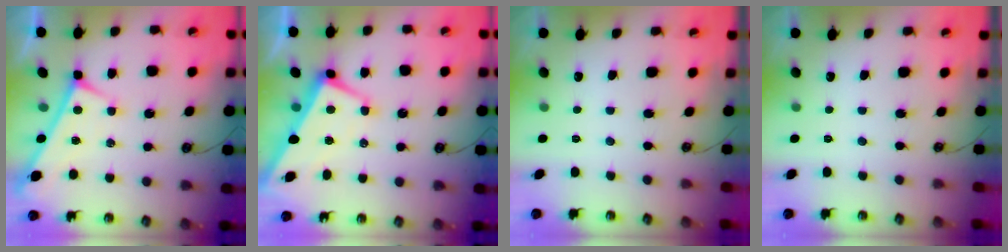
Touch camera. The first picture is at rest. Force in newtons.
{"total": 1.0, "press": 0.2, "slide": 1.0}
{"total": 0.0}
{"total": 0.0}